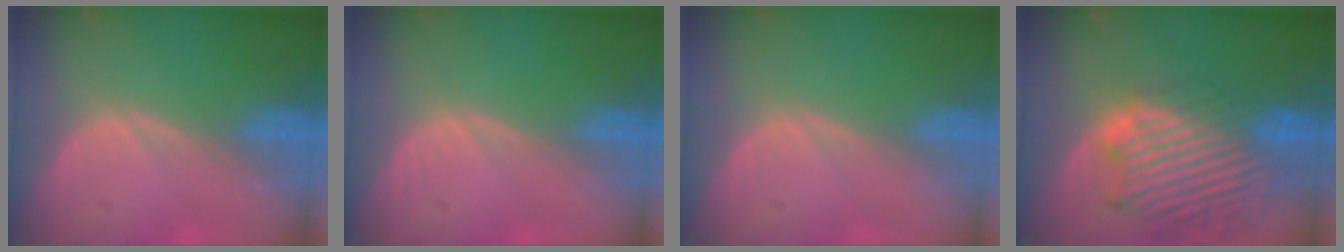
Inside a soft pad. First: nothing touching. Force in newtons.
{"total": 0.0}
{"total": 0.0}
{"total": 13.8, "press": 11.7, "slide": 7.3}